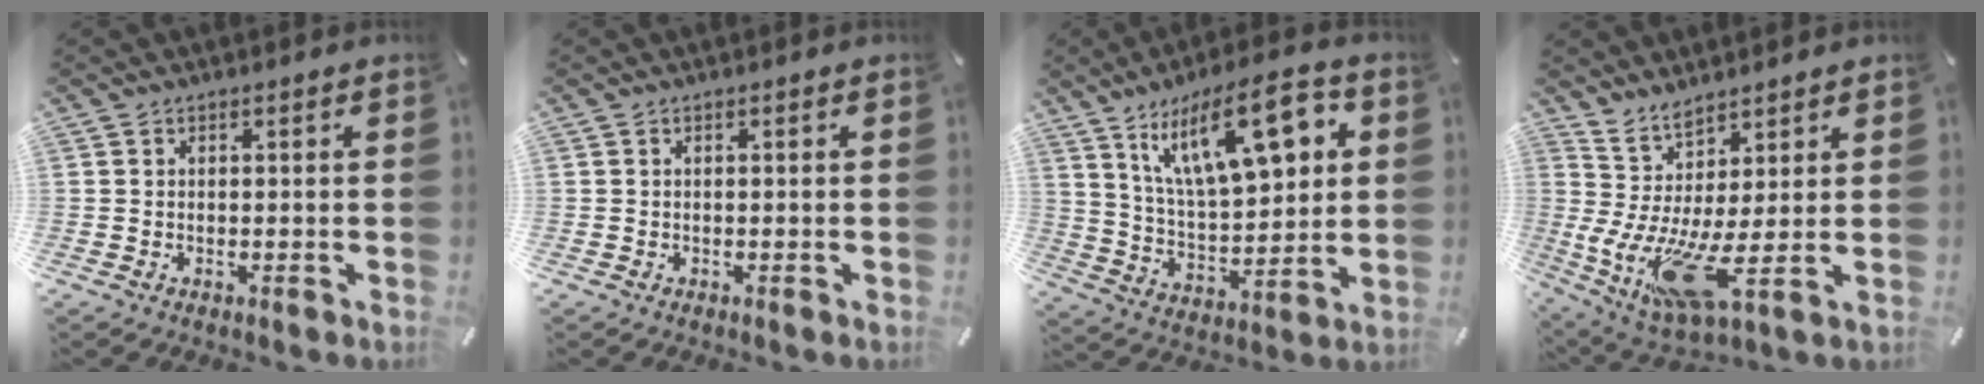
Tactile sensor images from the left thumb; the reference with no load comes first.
{"total": 0.0}
{"total": 20.6, "force": [9.8, 8.4, 16.1], "torque": [-0.284, -0.028, 0.156]}
{"total": 10.0, "force": [1.1, 1.5, 9.8], "torque": [-0.214, -0.049, 0.018]}